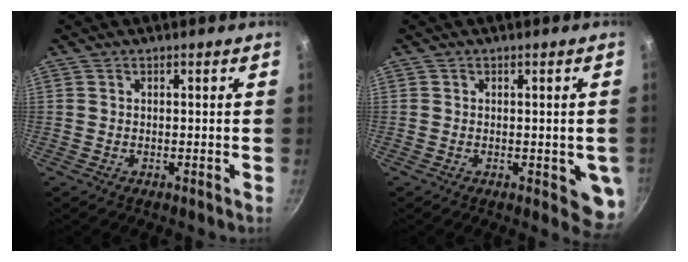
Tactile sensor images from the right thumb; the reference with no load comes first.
{"total": 5.8, "force": [-1.0, 2.7, 5.0], "torque": [-0.037, -0.008, -0.012]}